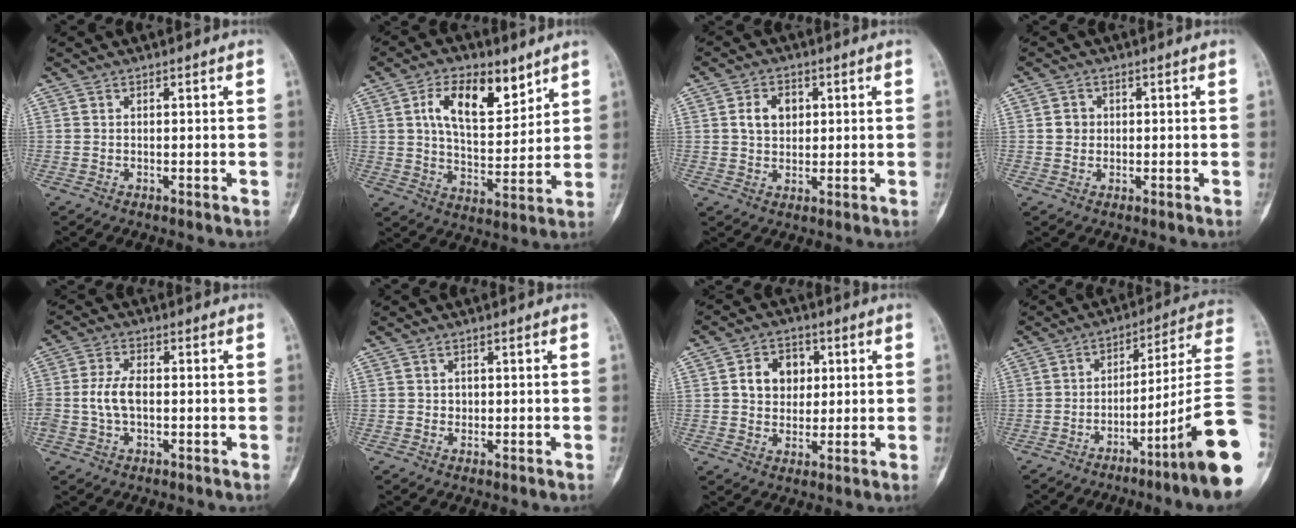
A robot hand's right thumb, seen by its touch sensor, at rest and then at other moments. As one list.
[{"total": 13.6, "force": [6.5, 7.0, 9.7], "torque": [-0.132, -0.028, 0.117]}, {"total": 5.5, "force": [1.4, 4.1, 3.5], "torque": [-0.044, -0.001, 0.024]}, {"total": 2.3, "force": [0.3, 2.2, 0.8], "torque": [0.000, 0.004, 0.003]}, {"total": 5.8, "force": [-0.6, 3.3, 4.7], "torque": [-0.104, 0.013, -0.013]}, {"total": 1.0, "force": [0.1, 0.9, 0.4], "torque": [0.000, 0.003, 0.002]}, {"total": 8.1, "force": [1.7, 6.5, 4.6], "torque": [-0.037, 0.000, 0.027]}, {"total": 19.6, "force": [-7.1, -0.2, 18.3], "torque": [-0.221, 0.040, -0.110]}]